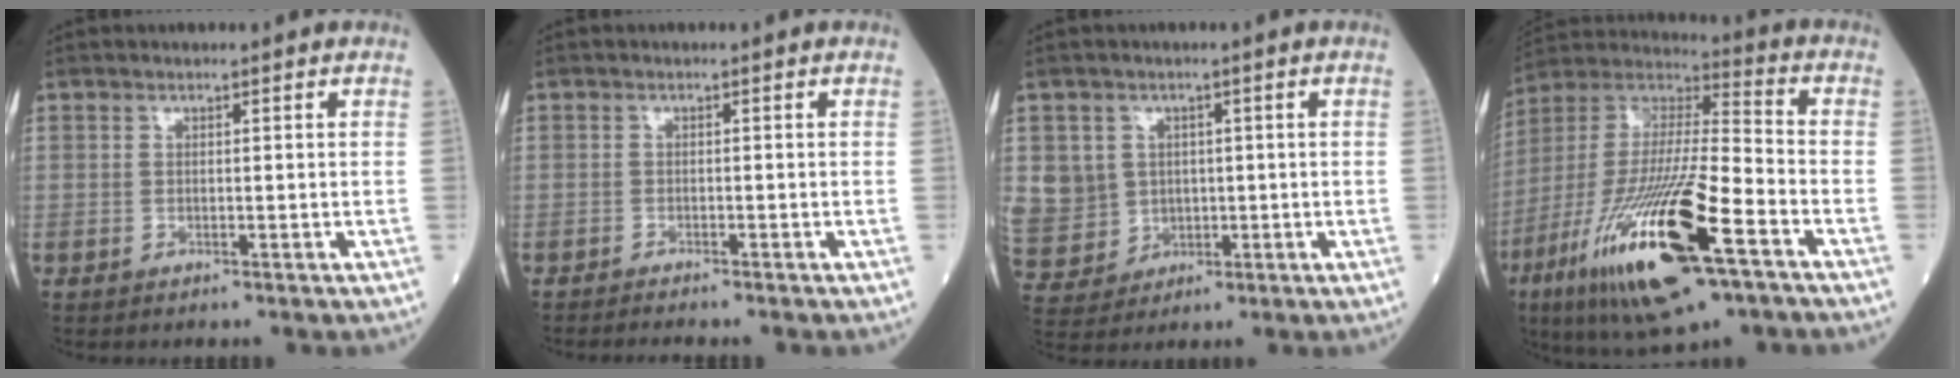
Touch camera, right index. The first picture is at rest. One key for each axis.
{"total": 2.4, "fx": -2.2, "fy": -0.1, "fz": 0.8, "tx": -0.015, "ty": -0.004, "tz": -0.032}
{"total": 9.6, "fx": 1.1, "fy": 9.3, "fz": 2.1, "tx": -0.070, "ty": 0.029, "tz": 0.042}
{"total": 25.1, "fx": -11.7, "fy": 4.6, "fz": 21.7, "tx": -0.450, "ty": -0.055, "tz": -0.208}